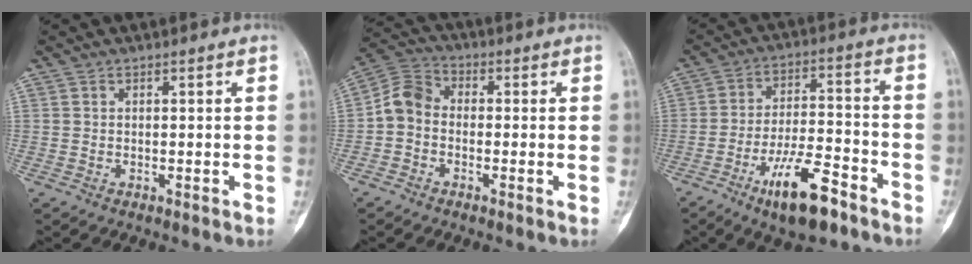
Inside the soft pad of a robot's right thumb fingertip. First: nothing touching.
{"total": 6.1, "force": [-1.2, 4.7, 3.6], "torque": [-0.058, 0.026, -0.041]}
{"total": 13.0, "force": [-7.8, 4.2, 9.5], "torque": [-0.159, 0.051, -0.130]}